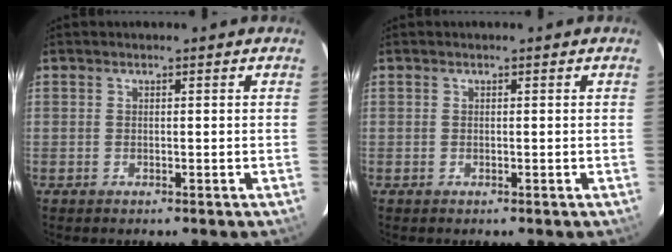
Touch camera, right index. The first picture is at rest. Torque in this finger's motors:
{"motor_torque": [0.07, 0.05, 0.03, 0.01]}